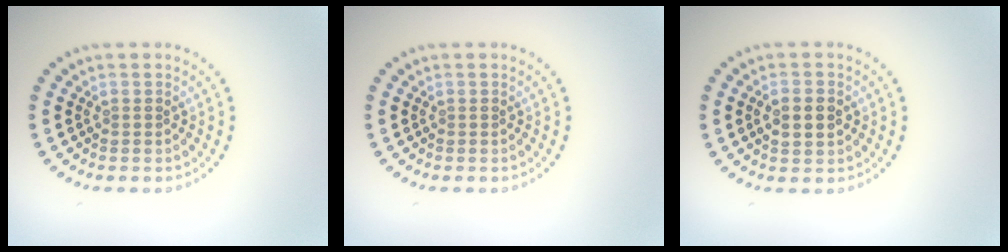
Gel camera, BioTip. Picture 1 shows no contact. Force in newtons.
{"total": 0.0}
{"total": 2.3, "press": 2.3, "slide": 0.2}